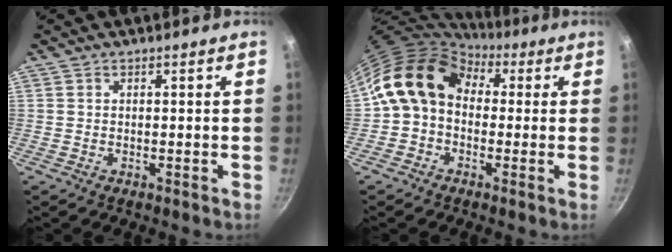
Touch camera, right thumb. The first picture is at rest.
{"total": 11.2, "force": [2.3, 8.6, 6.8], "torque": [-0.089, 0.021, 0.017]}